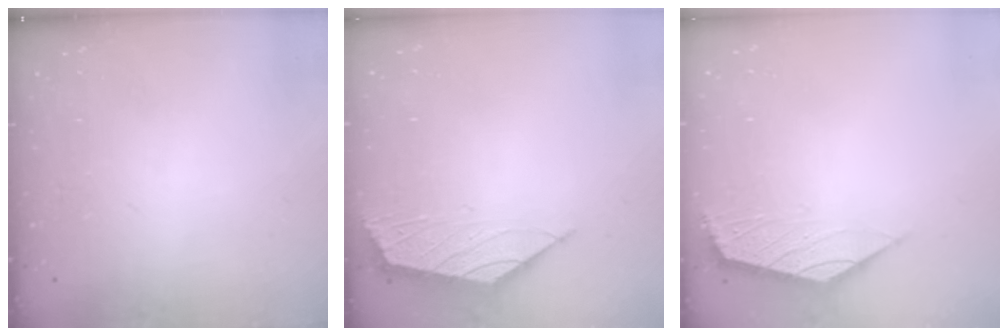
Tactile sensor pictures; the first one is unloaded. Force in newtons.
{"total": 2.2, "press": 2.1, "slide": 0.5}
{"total": 2.1, "press": 2.0, "slide": 0.7}